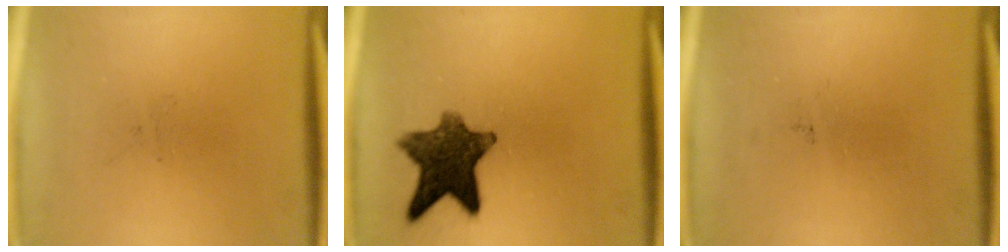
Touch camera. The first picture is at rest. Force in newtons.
{"total": 10.6}
{"total": 0.0}